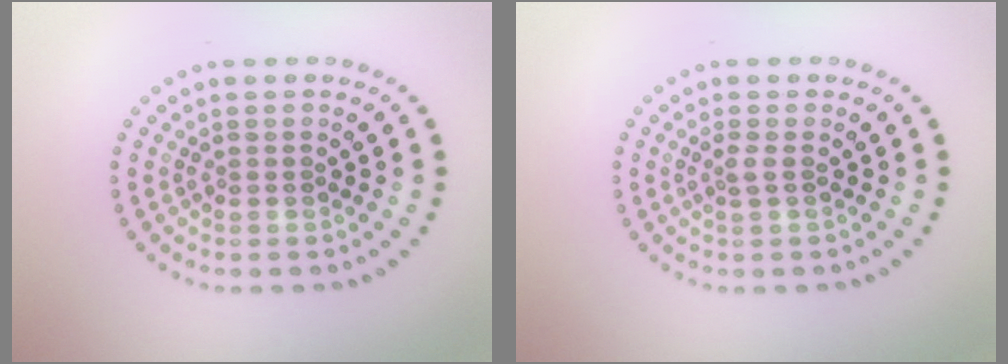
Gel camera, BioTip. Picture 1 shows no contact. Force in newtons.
{"total": 0.9, "press": 0.6, "slide": 0.7}